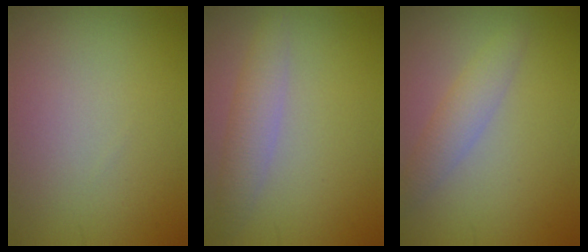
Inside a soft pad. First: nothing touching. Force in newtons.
{"total": 2.5, "press": 2.5, "slide": 0.1}
{"total": 2.3, "press": 2.3, "slide": 0.0}